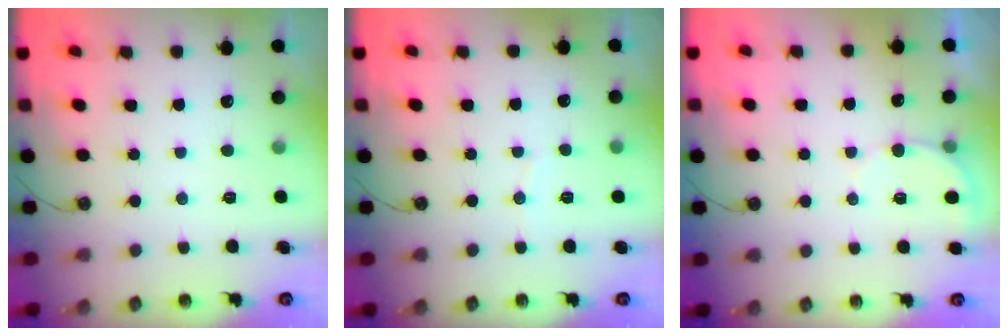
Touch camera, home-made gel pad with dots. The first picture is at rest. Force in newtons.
{"total": 2.7, "press": 2.7, "slide": 0.3}
{"total": 4.6, "press": 4.5, "slide": 0.4}